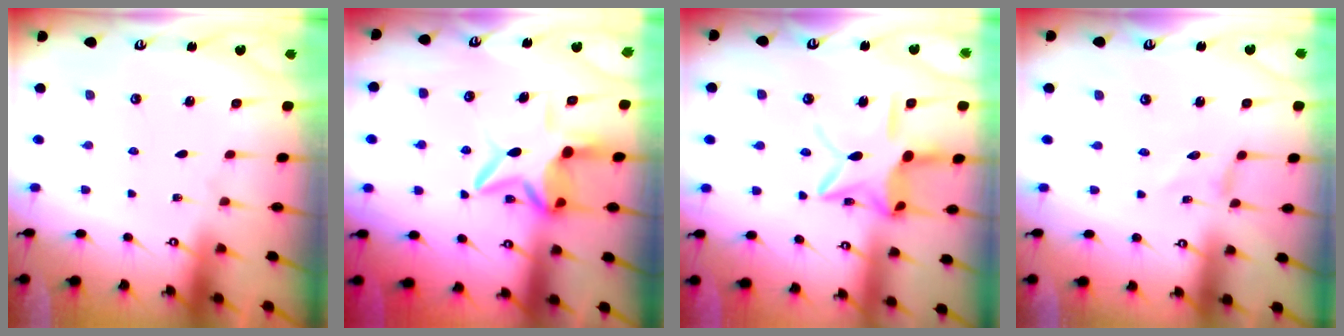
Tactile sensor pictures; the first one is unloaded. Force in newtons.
{"total": 8.6, "press": 8.6, "slide": 0.7}
{"total": 13.8, "press": 13.7, "slide": 1.0}
{"total": 0.0}